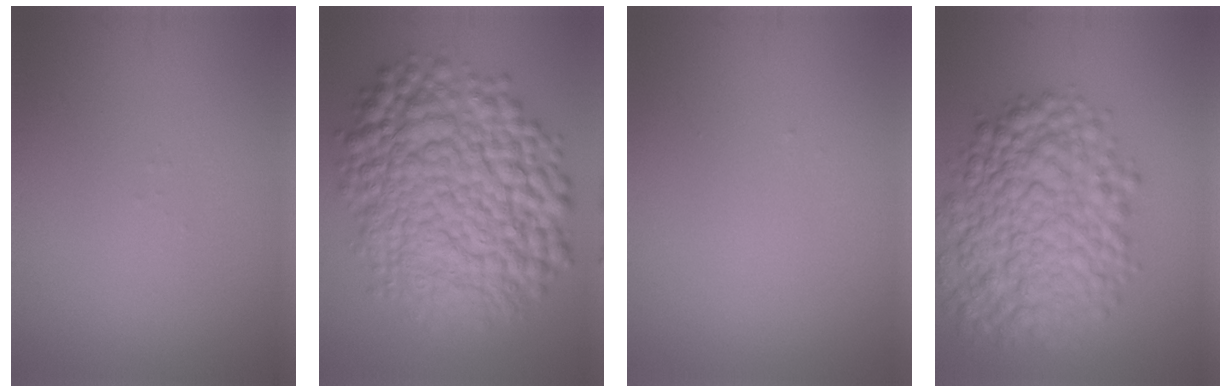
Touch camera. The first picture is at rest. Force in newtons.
{"total": 14.5, "press": 14.5, "slide": 0.3}
{"total": 0.0}
{"total": 9.8, "press": 9.8, "slide": 0.2}